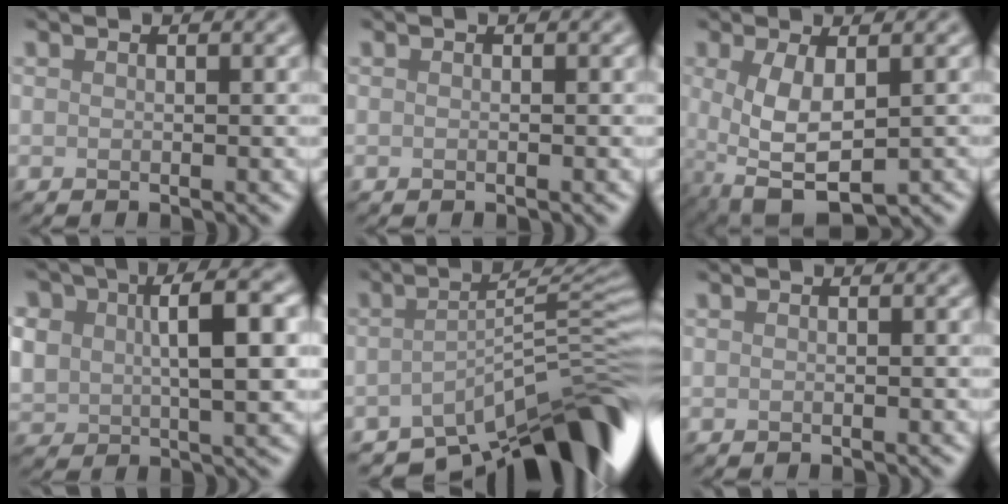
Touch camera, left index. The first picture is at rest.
{"total": 0.0}
{"total": 5.7, "force": [-0.7, 2.7, 5.0], "torque": [-0.110, -0.011, -0.005]}
{"total": 8.8, "force": [1.5, 5.4, 6.8], "torque": [-0.129, -0.002, 0.031]}
{"total": 10.9, "force": [-7.1, 2.9, 7.8], "torque": [-0.092, 0.001, -0.123]}
{"total": 0.0}